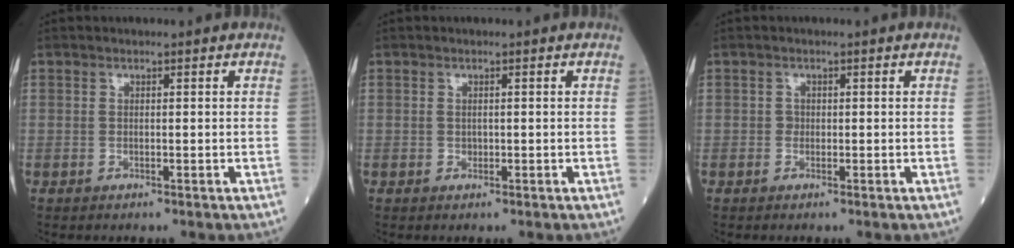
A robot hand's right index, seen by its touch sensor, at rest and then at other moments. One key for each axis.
{"total": 0.7, "fx": 0.0, "fy": 0.6, "fz": 0.4, "tx": -0.009, "ty": 0.000, "tz": 0.000}
{"total": 0.7, "fx": -0.1, "fy": 0.7, "fz": 0.2, "tx": 0.000, "ty": 0.003, "tz": -0.003}